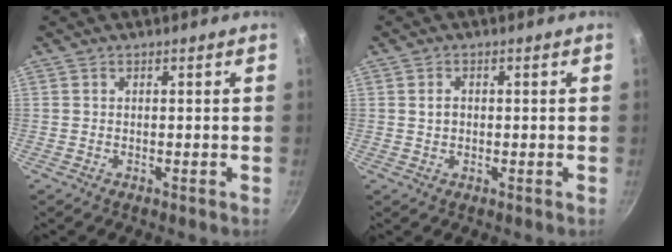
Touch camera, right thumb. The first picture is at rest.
{"total": 1.9, "force": [0.2, 1.4, 1.2], "torque": [-0.015, 0.002, 0.006]}